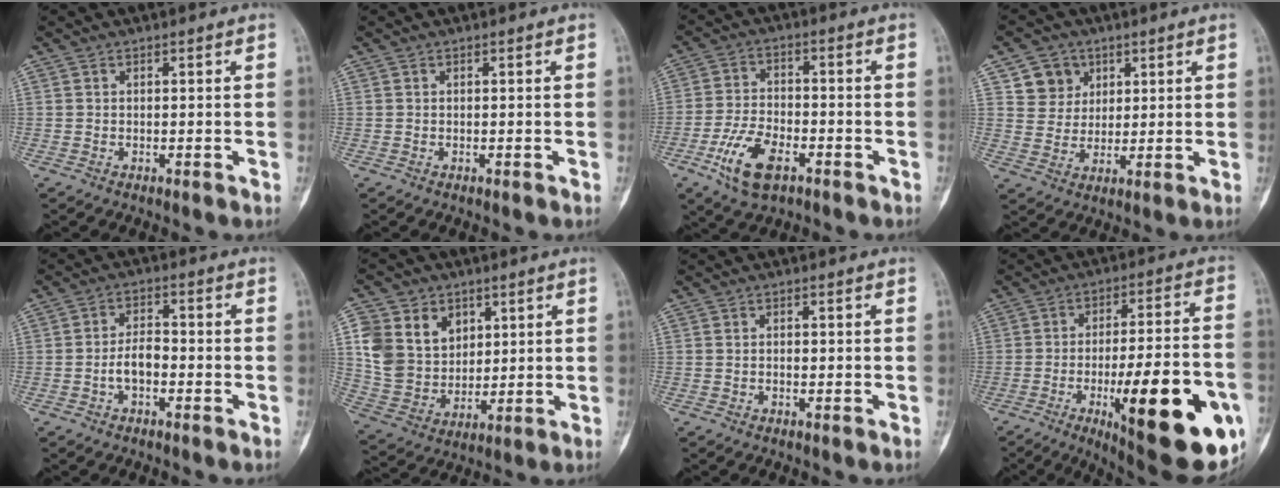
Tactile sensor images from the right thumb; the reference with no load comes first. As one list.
[{"total": 0.0}, {"total": 10.0, "force": [-4.6, 5.1, 7.2], "torque": [-0.137, 0.015, -0.084]}, {"total": 7.2, "force": [3.5, 6.1, 1.5], "torque": [0.006, -0.017, 0.066]}, {"total": 4.4, "force": [-1.4, 2.5, 3.4], "torque": [-0.051, 0.021, -0.031]}, {"total": 14.6, "force": [5.0, 11.7, 7.1], "torque": [-0.106, -0.011, 0.109]}, {"total": 0.6, "force": [0.0, 0.4, 0.5], "torque": [-0.008, 0.002, -0.001]}, {"total": 27.3, "force": [-9.0, 7.6, 24.6], "torque": [-0.299, 0.013, -0.114]}]